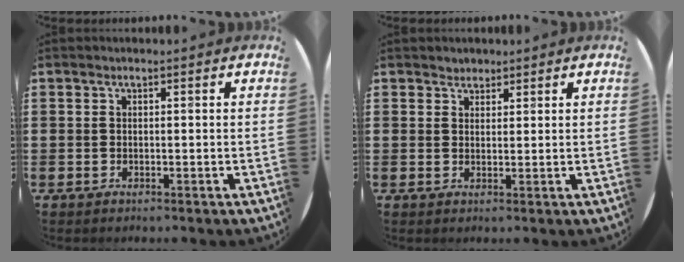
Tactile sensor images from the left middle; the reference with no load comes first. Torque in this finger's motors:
{"motor_torque": [-0.03, 0.00, 0.00, 0.00]}